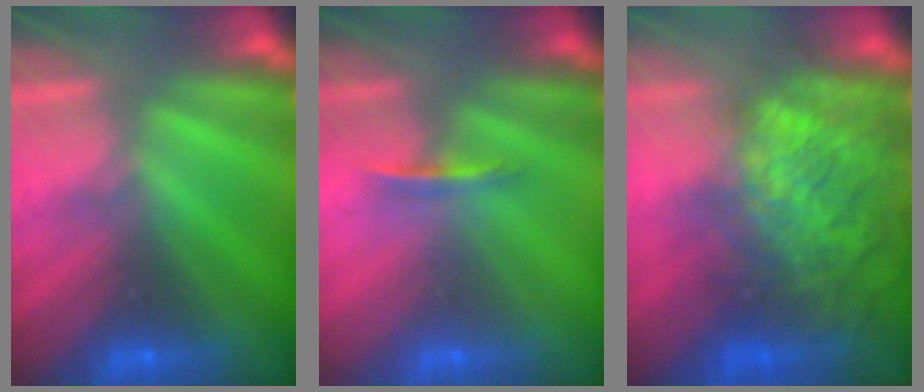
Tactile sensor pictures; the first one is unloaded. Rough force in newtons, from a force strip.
{"total": 1.2}
{"total": 11.5}